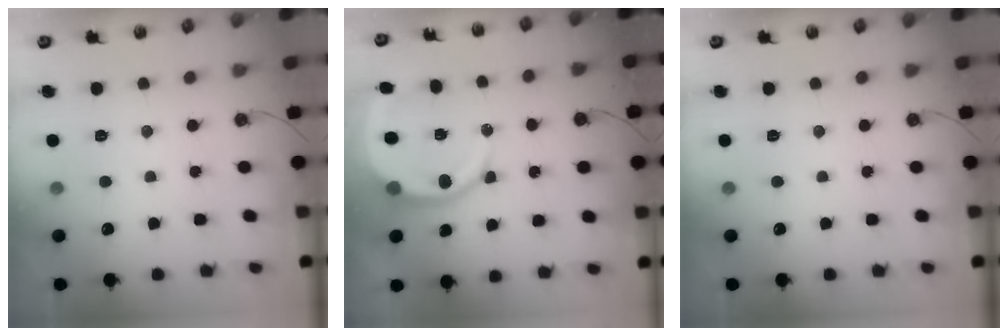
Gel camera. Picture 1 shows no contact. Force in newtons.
{"total": 11.3, "press": 11.2, "slide": 1.5}
{"total": 0.0}